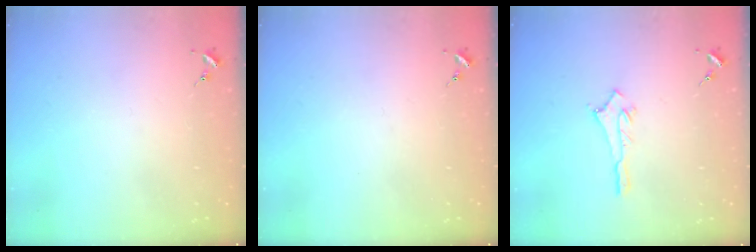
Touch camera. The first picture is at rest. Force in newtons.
{"total": 0.0}
{"total": 3.7, "press": 3.7, "slide": 0.2}